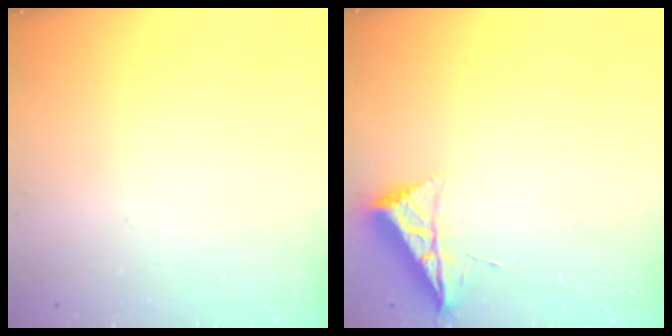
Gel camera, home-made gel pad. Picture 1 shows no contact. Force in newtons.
{"total": 6.3, "press": 6.2, "slide": 0.8}